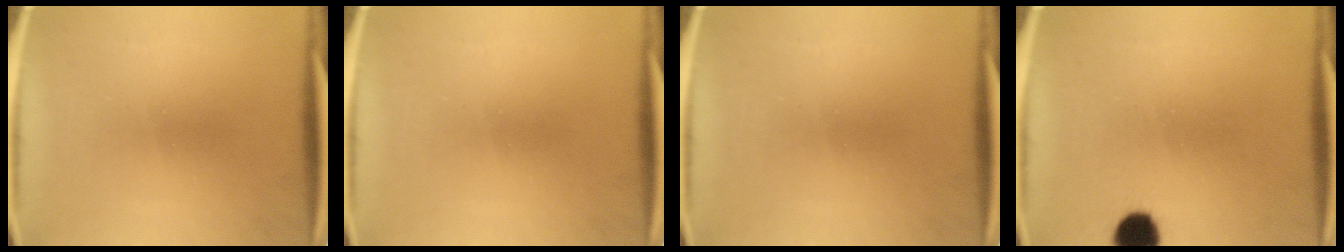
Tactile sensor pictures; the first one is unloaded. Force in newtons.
{"total": 0.0}
{"total": 0.0}
{"total": 6.4}